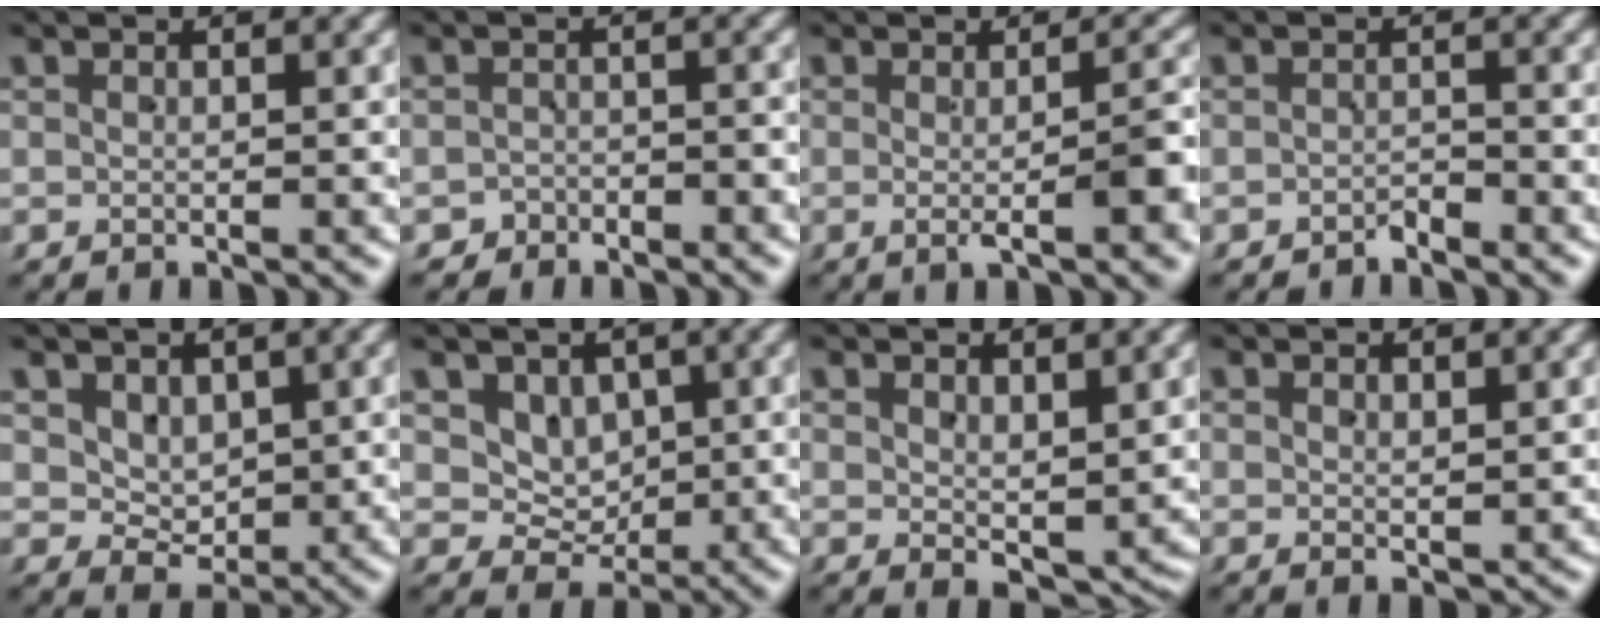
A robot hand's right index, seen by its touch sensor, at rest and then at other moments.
{"total": 2.6, "force": [-2.3, 1.0, -0.5], "torque": [0.017, -0.003, -0.044]}
{"total": 4.7, "force": [-1.2, 0.7, 4.5], "torque": [-0.067, -0.001, -0.018]}
{"total": 1.5, "force": [-1.5, 0.3, 0.0], "torque": [0.007, 0.000, -0.030]}
{"total": 3.8, "force": [1.2, 3.0, 2.1], "torque": [-0.018, -0.014, 0.029]}
{"total": 4.6, "force": [1.0, 4.0, 2.0], "torque": [-0.019, -0.013, 0.024]}
{"total": 2.1, "force": [0.2, 0.9, 1.9], "torque": [-0.021, -0.022, 0.016]}
{"total": 0.8, "force": [0.5, 0.3, 0.5], "torque": [-0.004, -0.008, 0.017]}